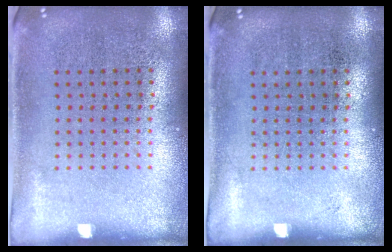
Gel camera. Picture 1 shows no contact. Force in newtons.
{"total": 0.0}